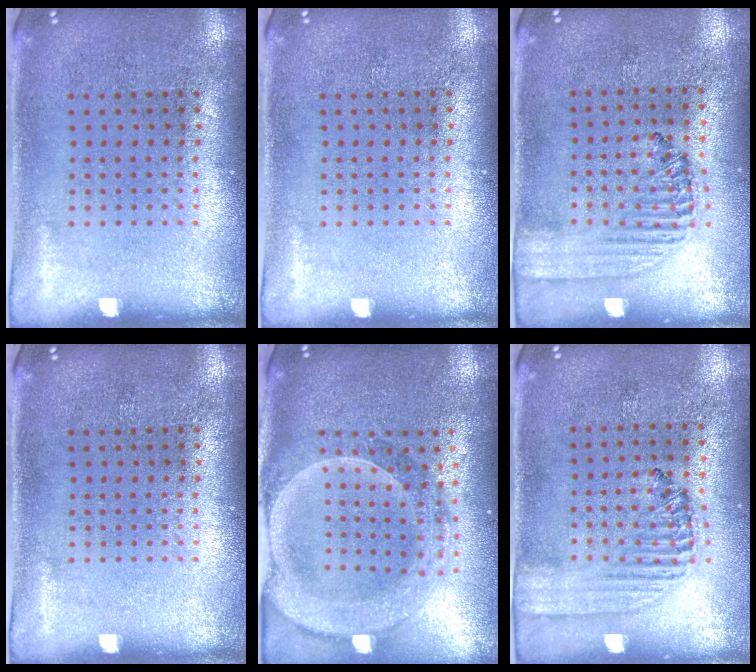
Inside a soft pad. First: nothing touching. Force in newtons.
{"total": 0.0}
{"total": 1.4, "press": 1.2, "slide": 0.6}
{"total": 0.0}
{"total": 2.6, "press": 2.3, "slide": 1.3}
{"total": 1.4, "press": 1.2, "slide": 0.6}